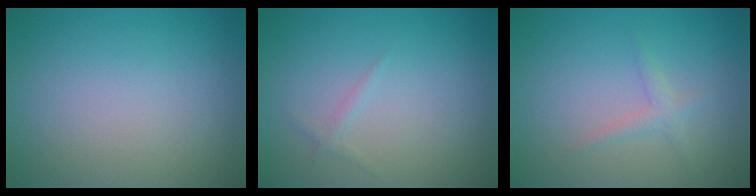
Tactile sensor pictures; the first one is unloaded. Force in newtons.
{"total": 0.6, "press": 0.6, "slide": 0.1}
{"total": 1.3, "press": 1.3, "slide": 0.1}